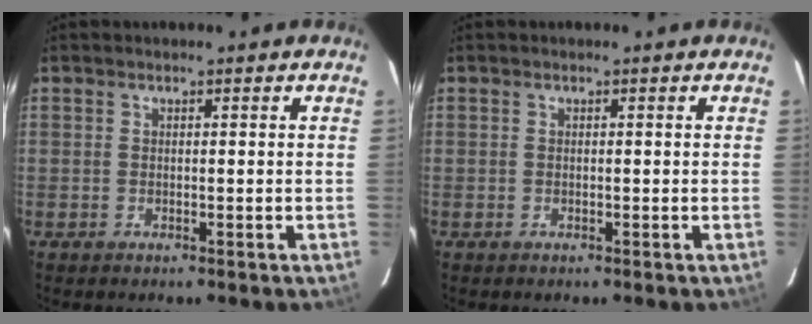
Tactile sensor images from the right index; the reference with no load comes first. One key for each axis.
{"total": 0.0}